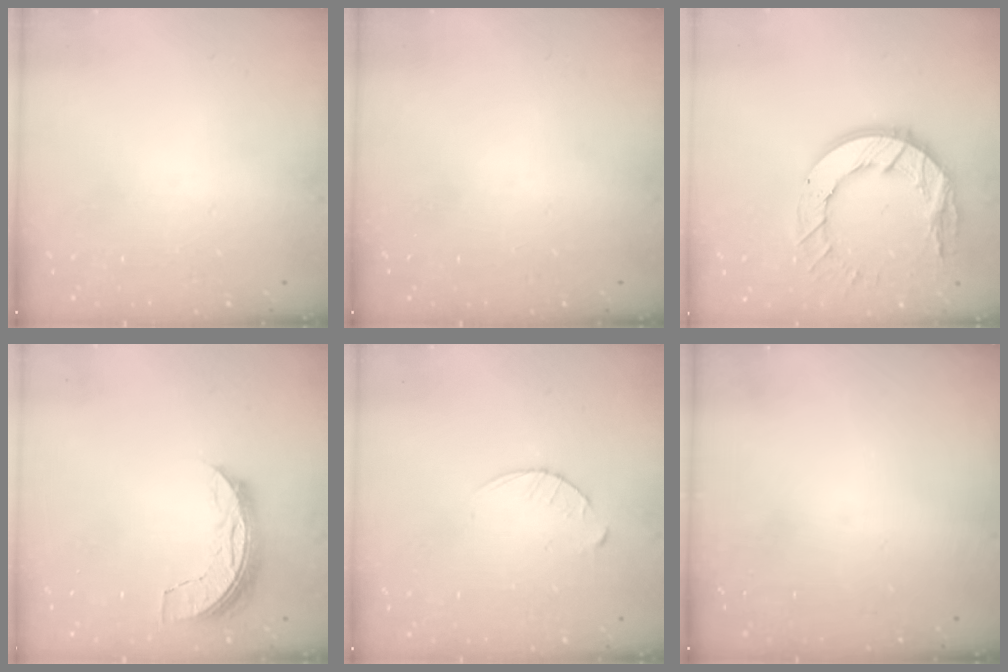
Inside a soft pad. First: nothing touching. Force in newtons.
{"total": 0.0}
{"total": 14.3, "press": 14.2, "slide": 1.4}
{"total": 6.9, "press": 6.9, "slide": 0.5}
{"total": 4.0, "press": 4.0, "slide": 0.5}
{"total": 0.0}